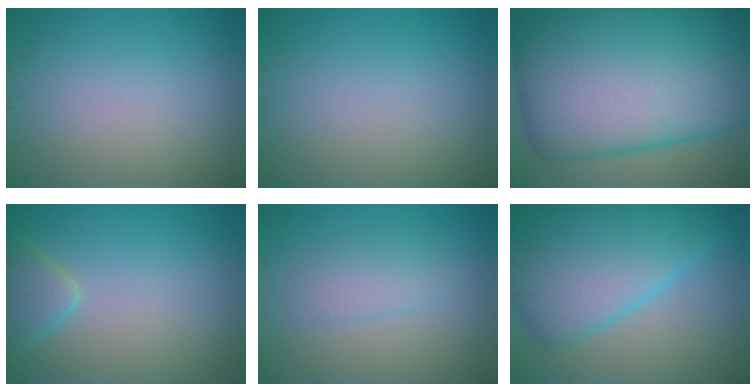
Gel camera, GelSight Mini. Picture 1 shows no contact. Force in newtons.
{"total": 0.0}
{"total": 20.2, "press": 20.2, "slide": 0.5}
{"total": 2.5, "press": 2.5, "slide": 0.2}
{"total": 2.0, "press": 1.9, "slide": 0.1}
{"total": 9.1, "press": 9.1, "slide": 0.0}